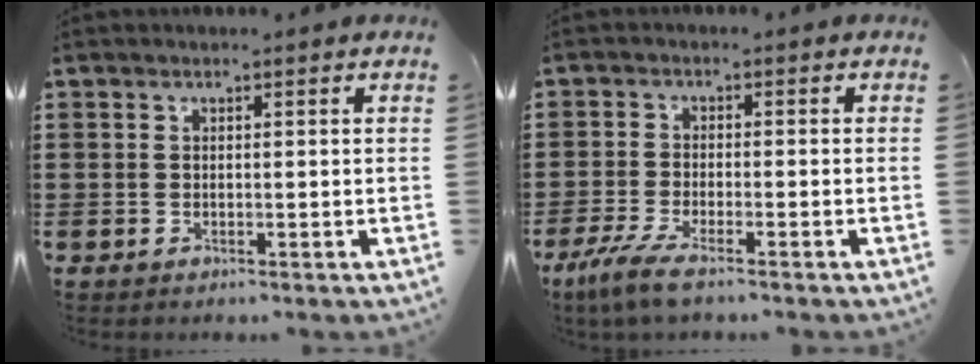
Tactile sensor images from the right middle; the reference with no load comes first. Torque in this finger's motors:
{"motor_torque": [0.90, -0.31, 0.38, 0.14]}